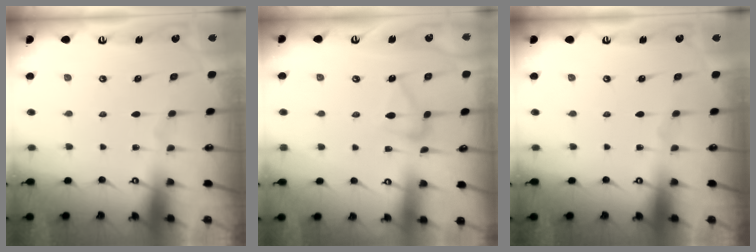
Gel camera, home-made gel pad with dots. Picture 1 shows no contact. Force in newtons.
{"total": 8.1, "press": 8.1, "slide": 0.5}
{"total": 0.0}